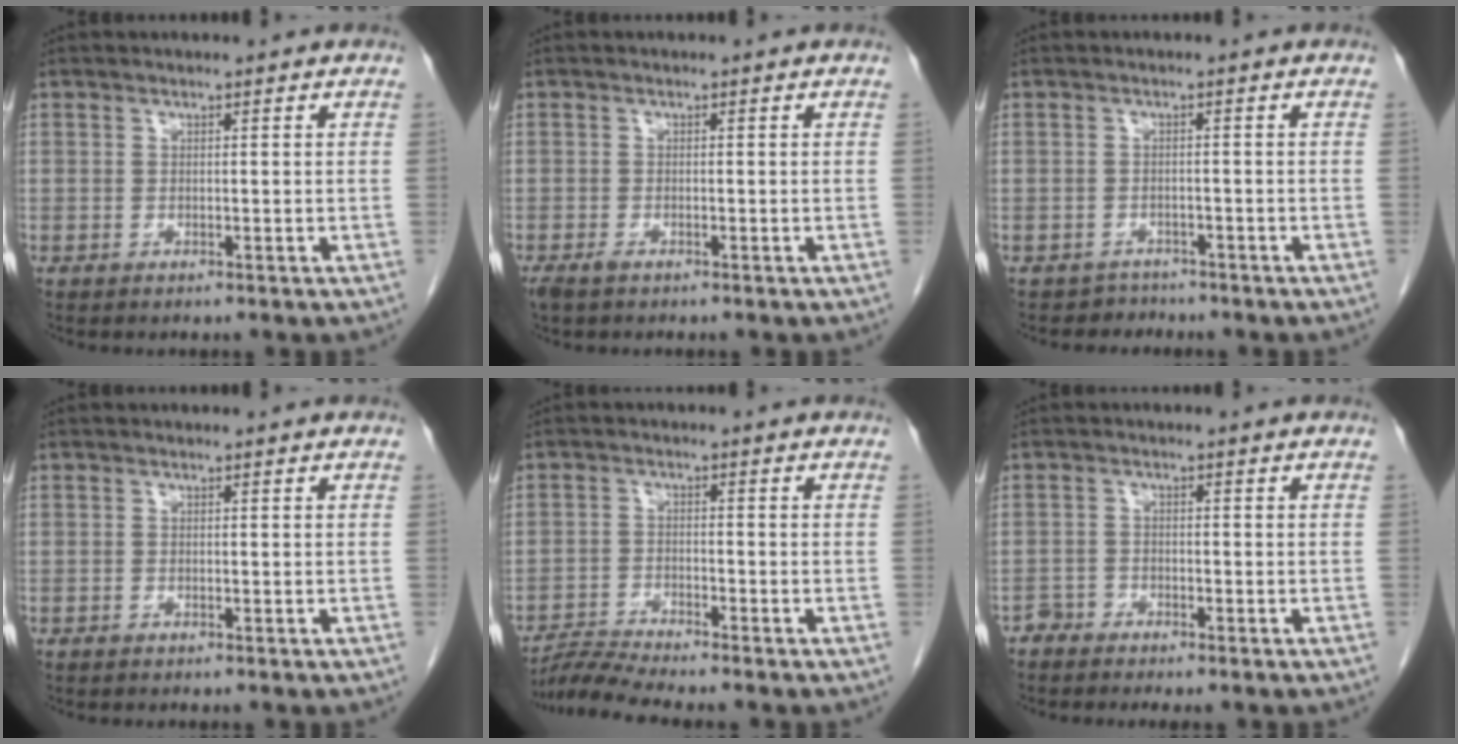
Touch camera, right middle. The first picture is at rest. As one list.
[{"total": 1.7, "force": [-1.2, 0.6, 1.1], "torque": [-0.026, -0.004, -0.019]}, {"total": 2.3, "force": [-1.8, 1.0, -0.9], "torque": [0.013, 0.002, -0.030]}, {"total": 0.0}, {"total": 4.8, "force": [-4.5, -1.4, 0.9], "torque": [-0.026, -0.015, -0.086]}, {"total": 1.6, "force": [-1.6, 0.2, -0.1], "torque": [0.004, -0.001, -0.028]}]